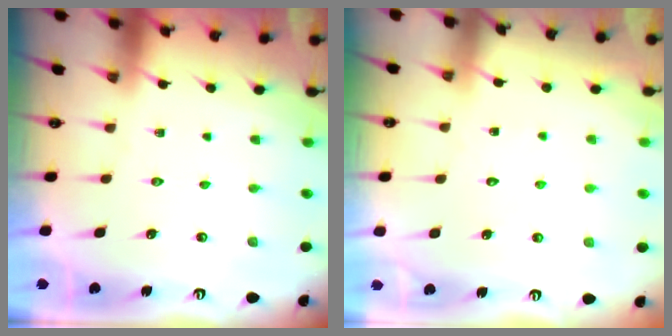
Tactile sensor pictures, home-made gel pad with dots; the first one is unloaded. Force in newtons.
{"total": 3.1, "press": 3.1, "slide": 0.3}